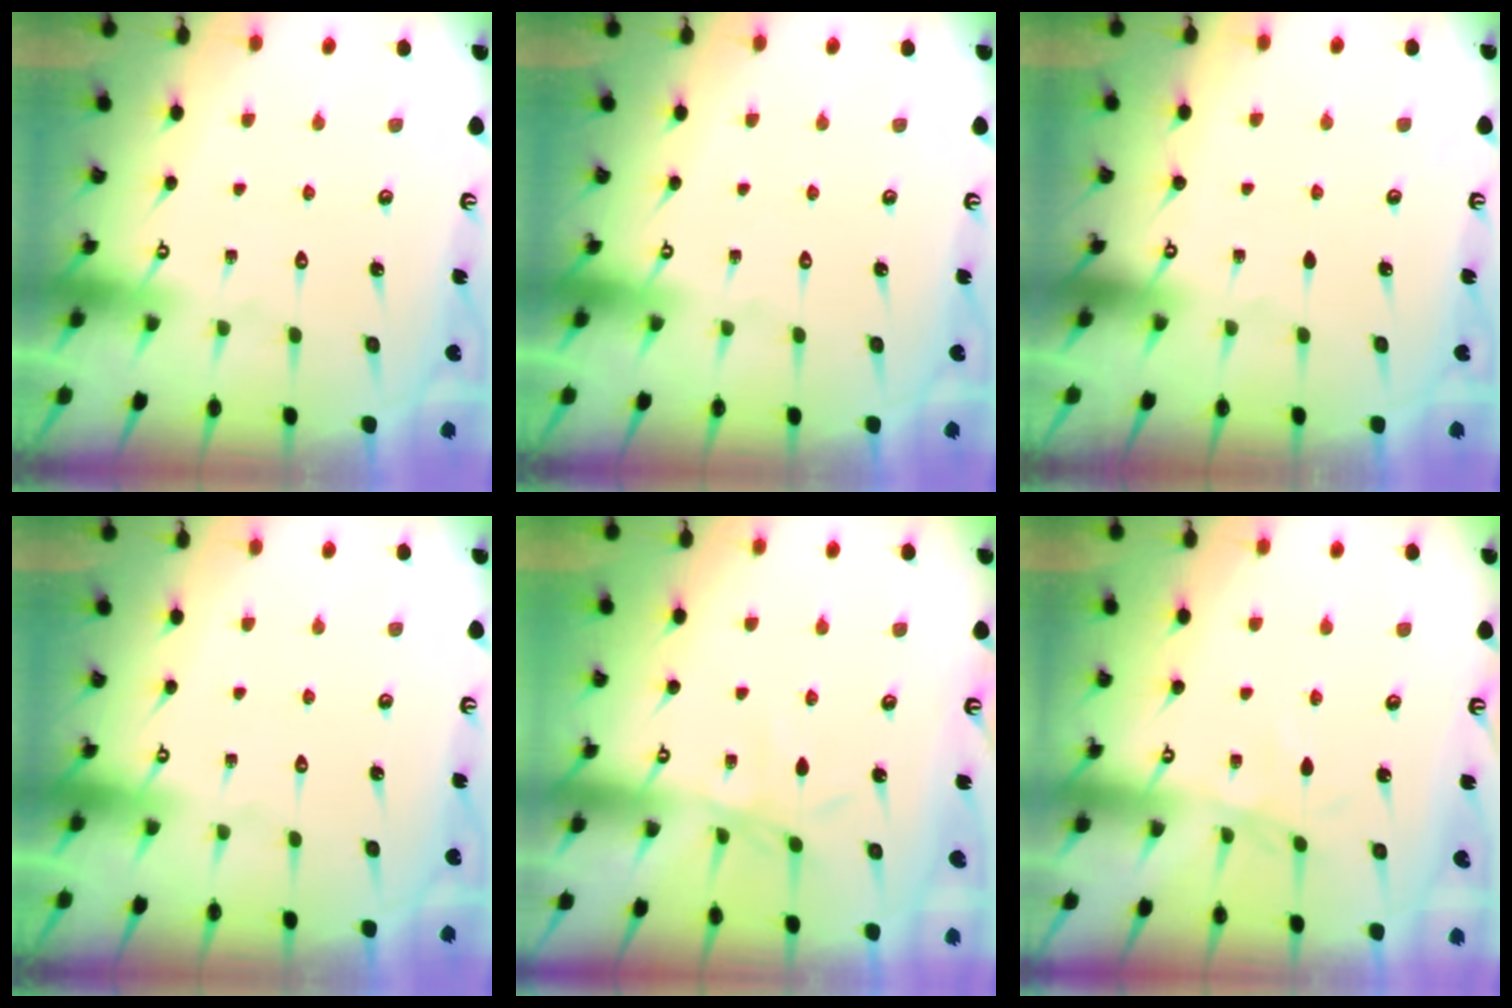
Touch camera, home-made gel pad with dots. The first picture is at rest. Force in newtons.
{"total": 0.0}
{"total": 0.0}
{"total": 0.0}
{"total": 3.0, "press": 3.0, "slide": 0.1}
{"total": 3.4, "press": 3.4, "slide": 0.3}